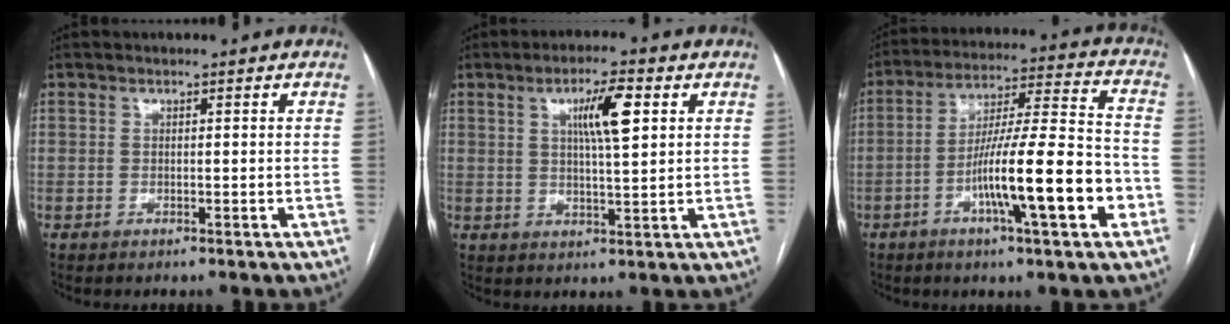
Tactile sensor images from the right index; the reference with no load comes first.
{"total": 7.0, "force": [2.5, 0.9, 6.5], "torque": [-0.115, 0.007, 0.042]}
{"total": 16.4, "force": [-5.7, 1.1, 15.4], "torque": [-0.256, 0.002, -0.093]}